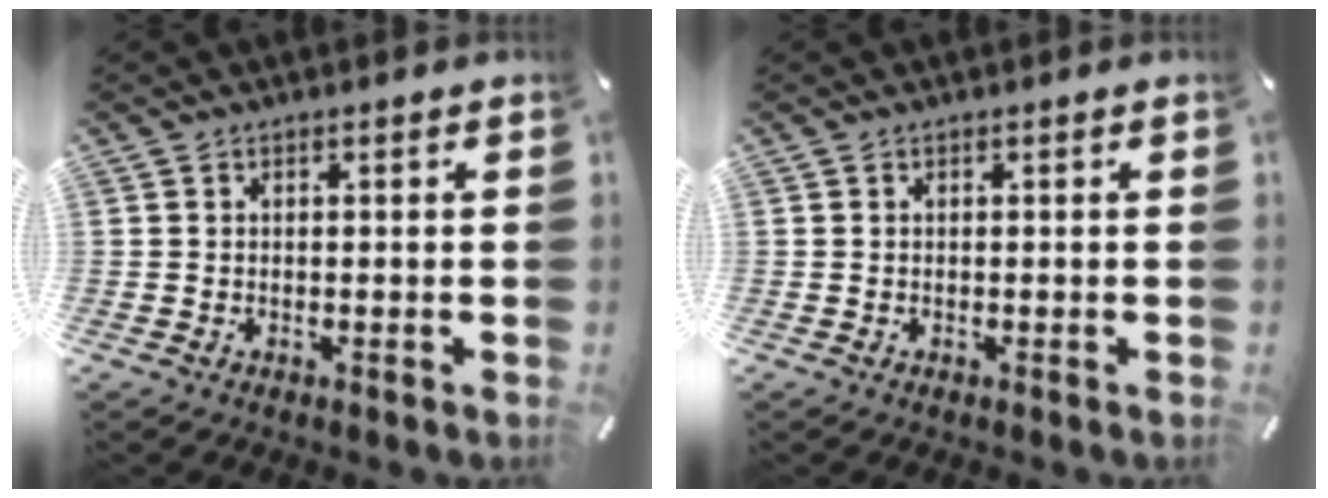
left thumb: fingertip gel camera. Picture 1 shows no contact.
{"total": 0.0}